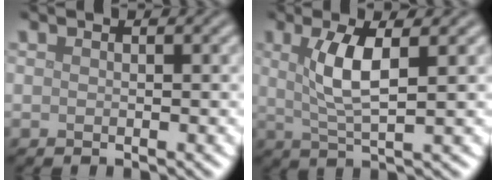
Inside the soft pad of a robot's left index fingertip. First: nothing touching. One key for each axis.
{"total": 4.4, "fx": 1.1, "fy": 1.1, "fz": 4.1, "tx": -0.083, "ty": 0.000, "tz": 0.022}